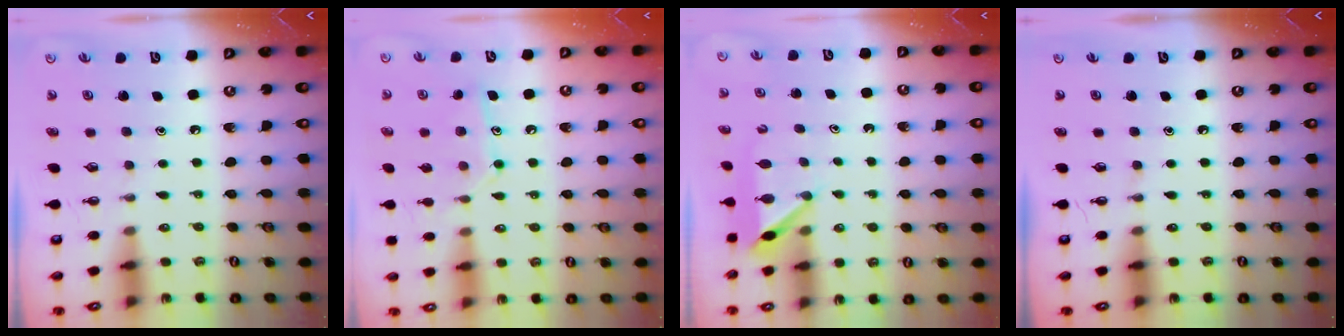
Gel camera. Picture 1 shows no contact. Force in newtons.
{"total": 11.7, "press": 11.7, "slide": 0.6}
{"total": 6.5, "press": 6.5, "slide": 0.7}
{"total": 0.0}